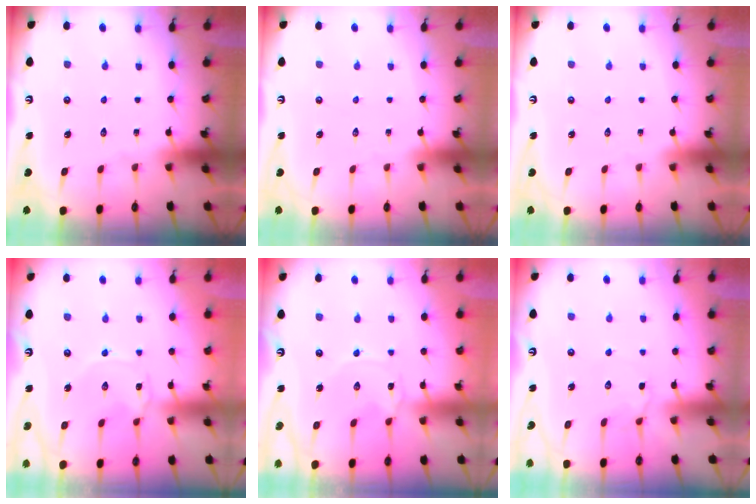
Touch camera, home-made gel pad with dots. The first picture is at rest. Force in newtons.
{"total": 0.0}
{"total": 0.0}
{"total": 1.0, "press": 1.0, "slide": 0.1}
{"total": 0.0}
{"total": 4.2, "press": 4.2, "slide": 0.9}